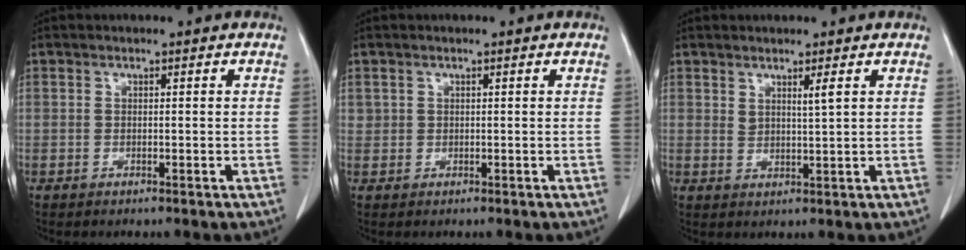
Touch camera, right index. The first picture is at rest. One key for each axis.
{"total": 0.9, "fx": 0.4, "fy": 0.8, "fz": 0.0, "tx": 0.012, "ty": 0.003, "tz": 0.004}
{"total": 2.2, "fx": 1.4, "fy": -0.1, "fz": 1.8, "tx": -0.037, "ty": -0.009, "tz": 0.026}